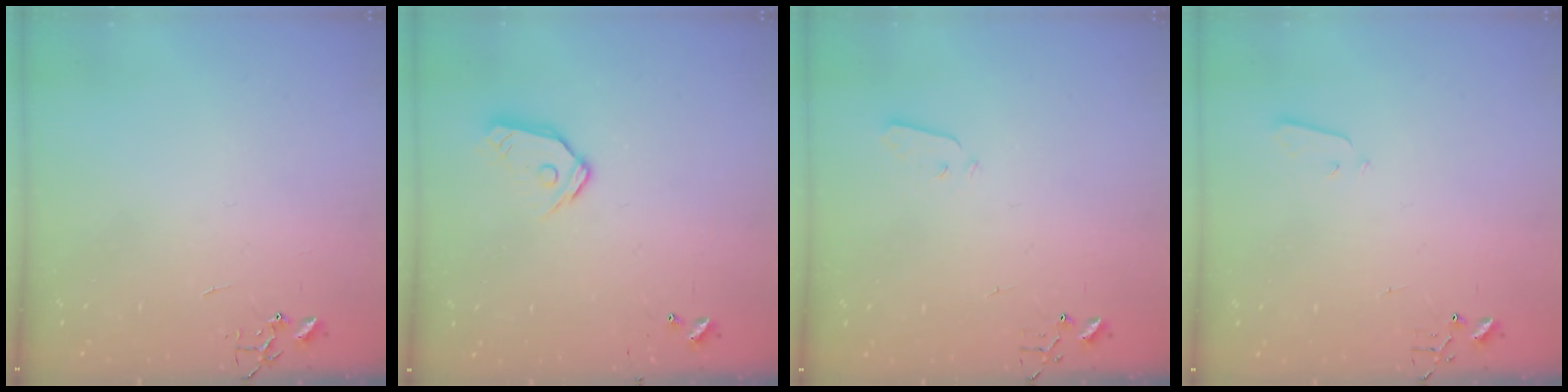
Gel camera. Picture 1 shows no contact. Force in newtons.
{"total": 9.8, "press": 9.8, "slide": 0.9}
{"total": 3.5, "press": 3.5, "slide": 0.2}
{"total": 2.1, "press": 2.1, "slide": 0.3}